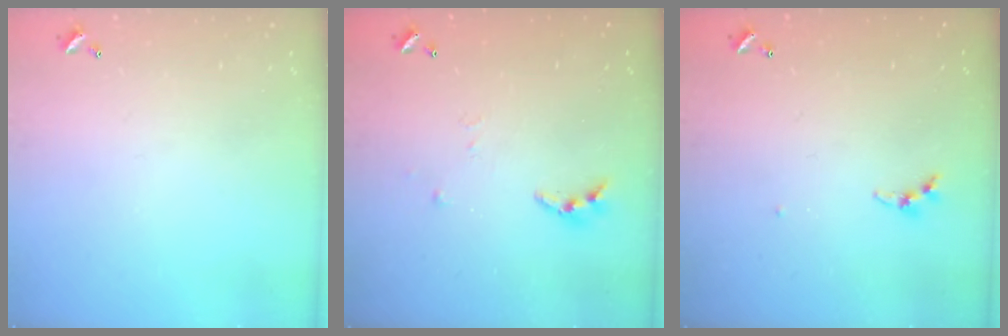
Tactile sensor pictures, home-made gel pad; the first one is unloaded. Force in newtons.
{"total": 3.3, "press": 3.3, "slide": 0.4}
{"total": 3.5, "press": 3.4, "slide": 0.4}